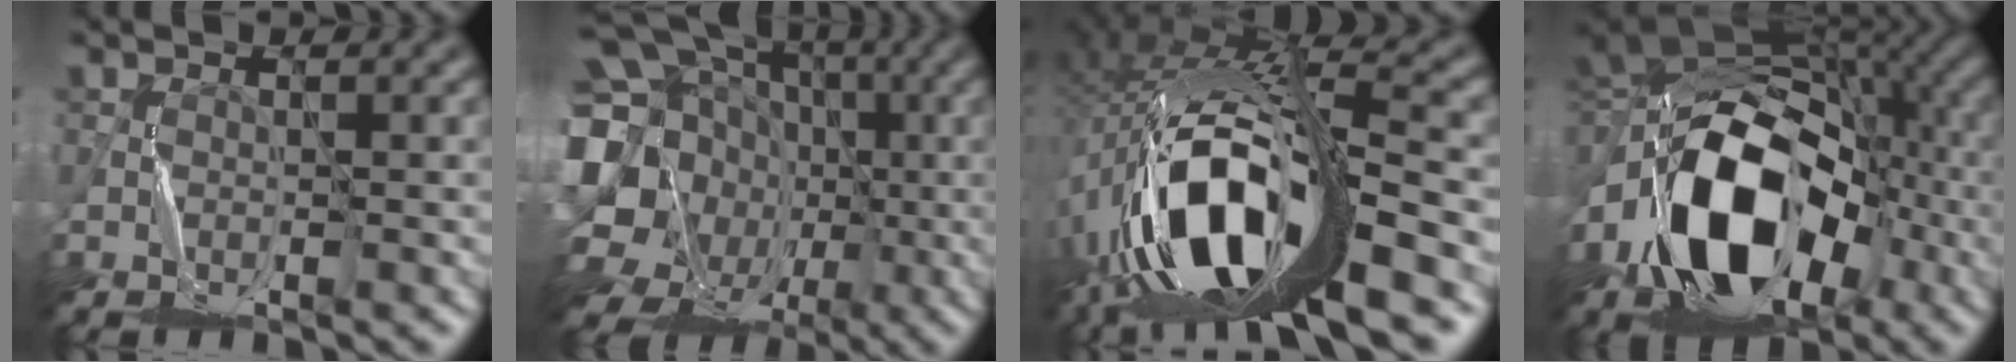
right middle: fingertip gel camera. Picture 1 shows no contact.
{"total": 21.9, "force": [-3.7, 19.3, 9.7], "torque": [-0.204, -0.012, -0.090]}
{"total": 15.7, "force": [-5.8, 5.8, 13.3], "torque": [-0.266, 0.005, -0.098]}
{"total": 14.6, "force": [-4.7, 9.0, 10.4], "torque": [-0.176, 0.010, -0.092]}